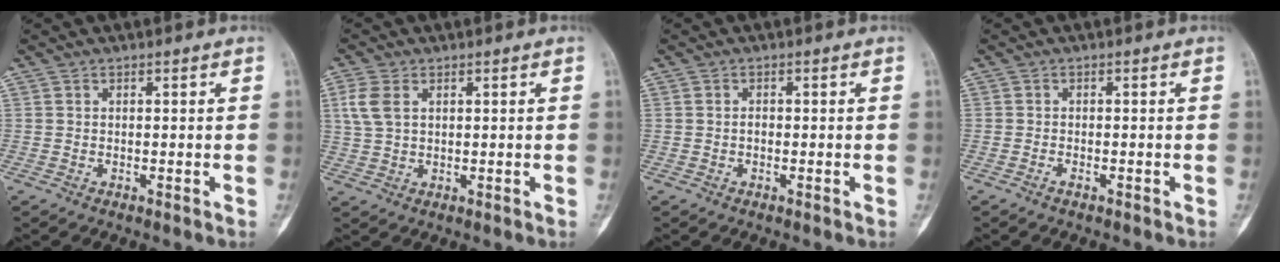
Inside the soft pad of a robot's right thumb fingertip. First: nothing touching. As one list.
[{"total": 4.8, "force": [1.6, 3.0, 3.4], "torque": [-0.083, 0.006, 0.036]}, {"total": 0.7, "force": [-0.3, 0.4, 0.5], "torque": [-0.003, 0.002, -0.008]}, {"total": 0.6, "force": [-0.5, 0.2, 0.3], "torque": [-0.009, 0.002, -0.013]}]